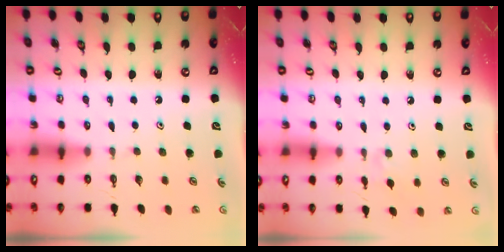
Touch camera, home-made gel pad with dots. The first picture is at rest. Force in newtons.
{"total": 7.1, "press": 7.0, "slide": 1.0}